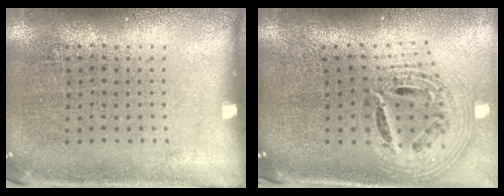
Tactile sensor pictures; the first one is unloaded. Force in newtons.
{"total": 2.2, "press": 1.6, "slide": 1.5}